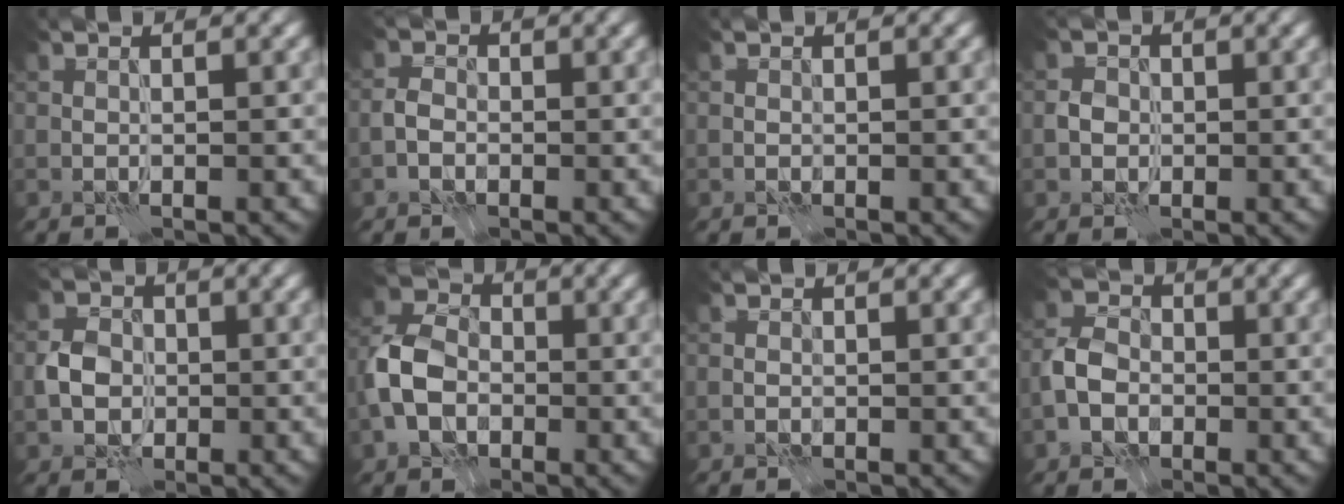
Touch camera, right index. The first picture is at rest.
{"total": 2.0, "force": [-0.8, 1.5, 1.0], "torque": [-0.016, 0.006, -0.023]}
{"total": 0.0}
{"total": 1.5, "force": [-0.2, 1.4, 0.6], "torque": [-0.007, 0.001, -0.009]}
{"total": 3.2, "force": [-0.5, 2.6, 1.7], "torque": [-0.031, 0.004, -0.014]}
{"total": 6.7, "force": [-1.9, 4.8, 4.2], "torque": [-0.093, 0.005, -0.048]}
{"total": 0.7, "force": [-0.2, 0.6, 0.3], "torque": [-0.003, 0.000, -0.007]}
{"total": 4.0, "force": [-1.3, 3.0, 2.2], "torque": [-0.046, 0.004, -0.033]}